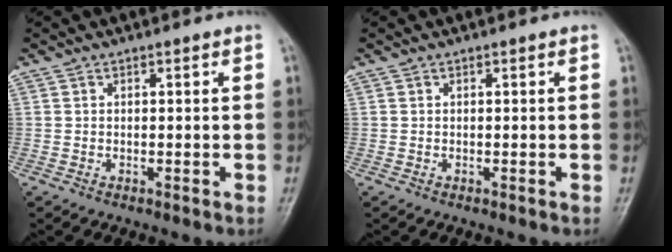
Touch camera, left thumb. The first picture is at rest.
{"total": 0.0}